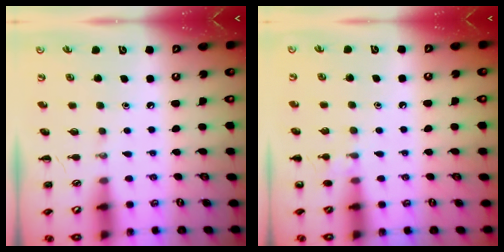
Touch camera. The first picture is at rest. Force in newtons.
{"total": 6.3, "press": 6.0, "slide": 1.9}